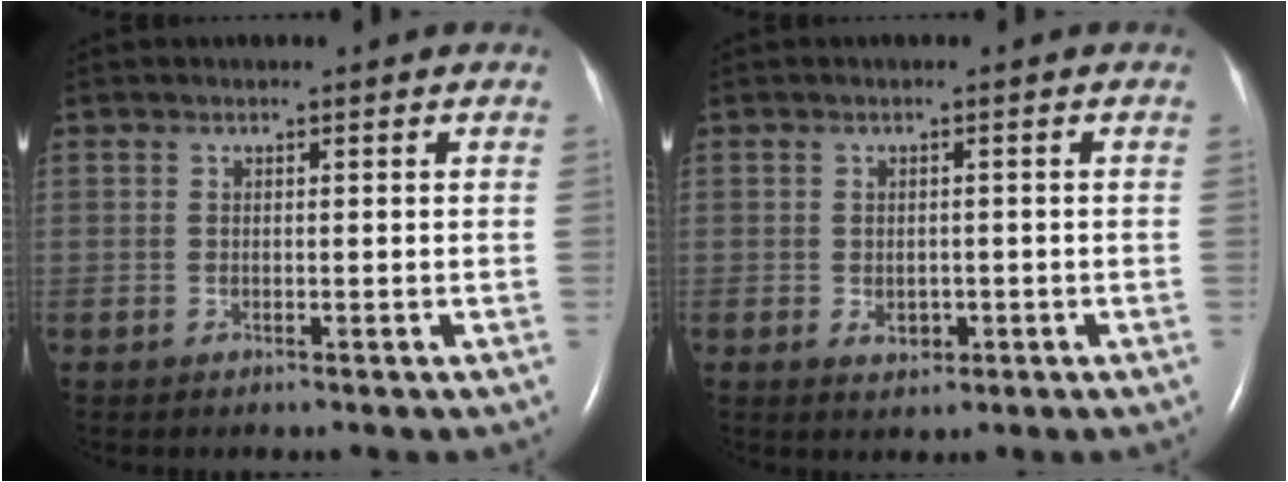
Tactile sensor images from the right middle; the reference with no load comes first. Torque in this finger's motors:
{"motor_torque": [0.36, -0.12, 0.01, 0.03]}